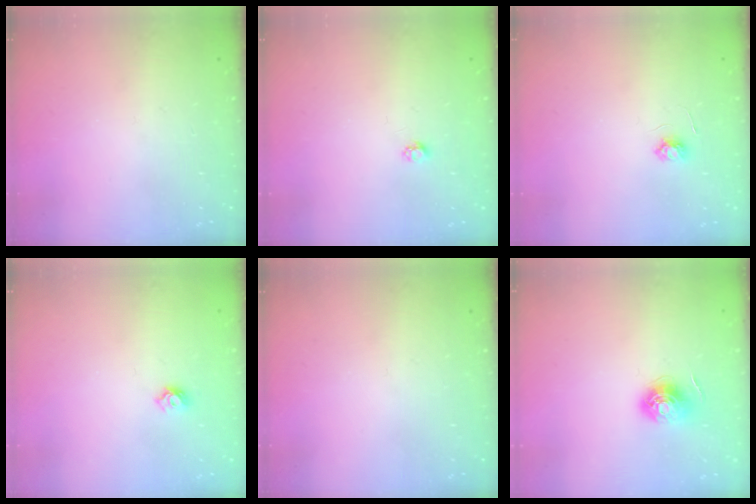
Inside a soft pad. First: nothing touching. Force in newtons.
{"total": 2.7, "press": 2.7, "slide": 0.4}
{"total": 3.6, "press": 3.6, "slide": 0.5}
{"total": 5.5, "press": 5.5, "slide": 0.7}
{"total": 0.0}
{"total": 6.1, "press": 6.1, "slide": 0.5}